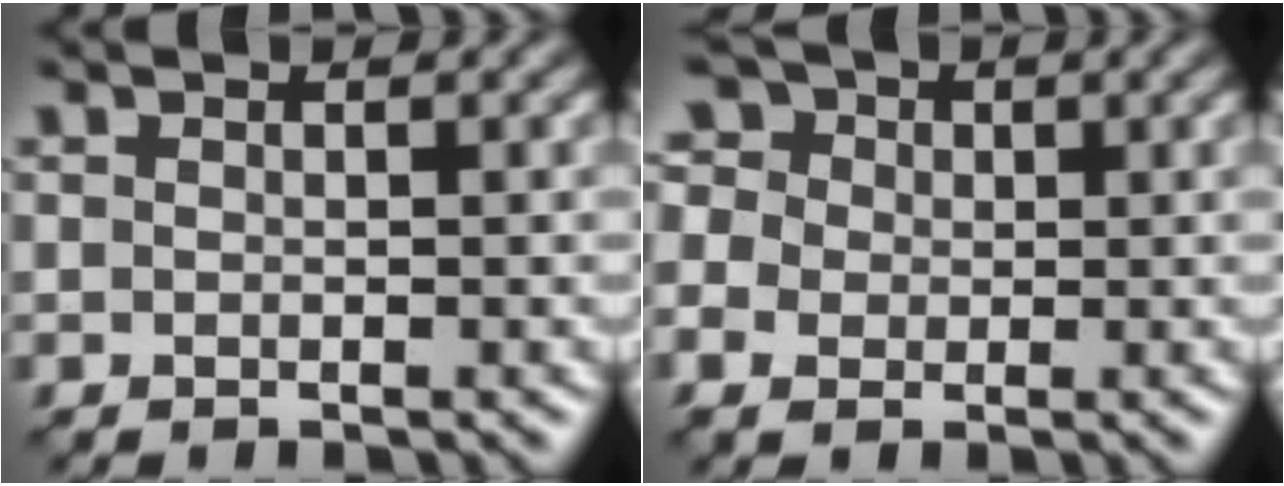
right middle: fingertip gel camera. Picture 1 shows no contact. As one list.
[{"total": 6.7, "force": [1.0, 5.5, 3.7], "torque": [-0.084, 0.031, -0.014]}]